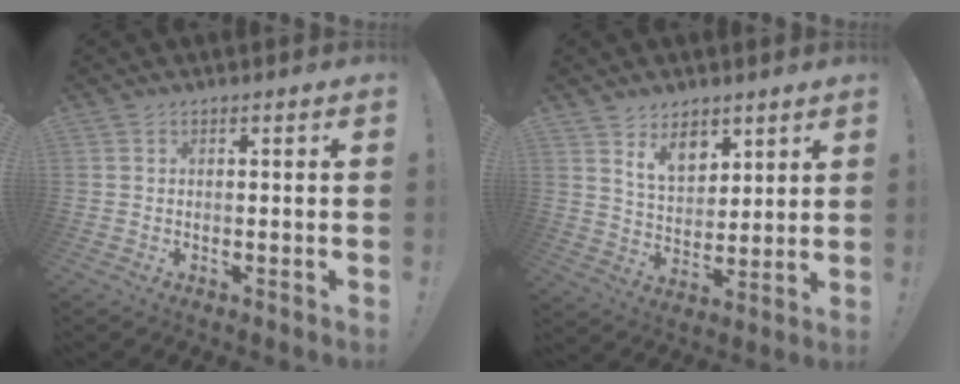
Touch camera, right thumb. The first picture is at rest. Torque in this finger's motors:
{"motor_torque": [2.39, 2.53, 0.14, -0.14, 0.32]}